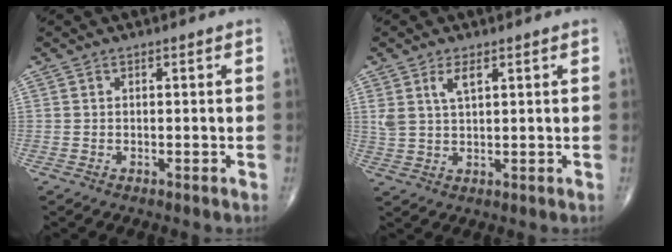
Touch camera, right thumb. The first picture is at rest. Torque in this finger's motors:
{"motor_torque": [0.56, 0.99, 0.55, 0.37, 0.03]}